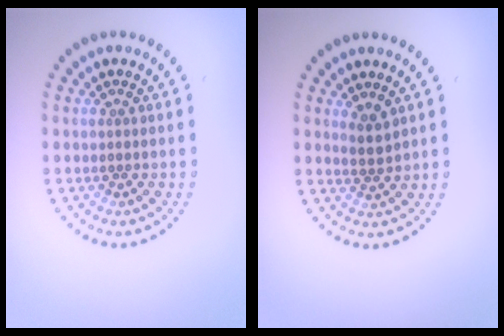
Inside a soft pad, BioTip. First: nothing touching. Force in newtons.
{"total": 1.5, "press": 1.2, "slide": 0.9}